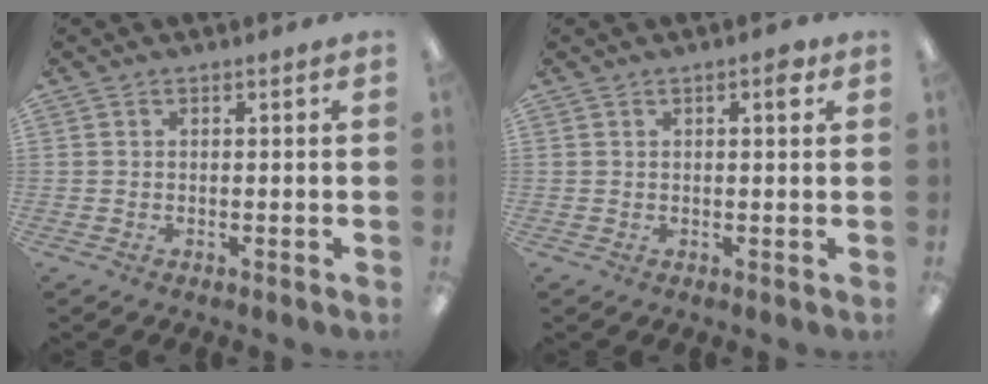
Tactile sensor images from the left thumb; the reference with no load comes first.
{"total": 2.6, "force": [1.3, 0.8, 2.1], "torque": [-0.019, -0.006, 0.015]}